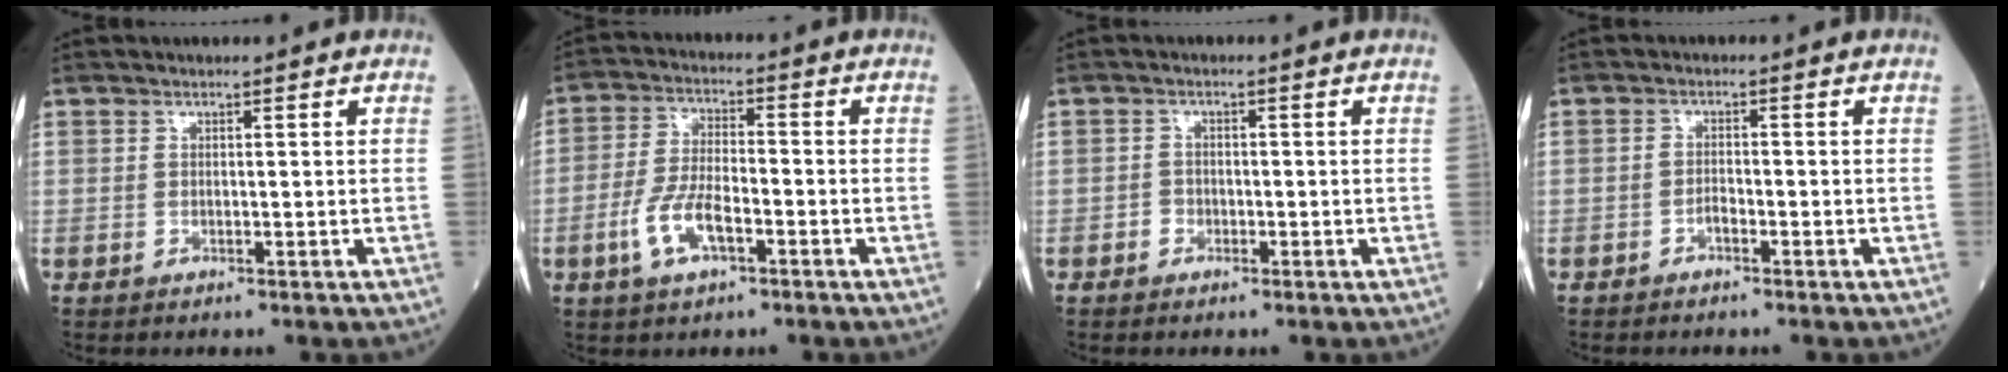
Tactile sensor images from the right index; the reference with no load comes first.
{"total": 7.6, "force": [-3.1, 2.6, 6.4], "torque": [-0.136, 0.001, -0.061]}
{"total": 1.3, "force": [-0.7, 1.1, 0.4], "torque": [0.001, 0.007, -0.013]}
{"total": 1.2, "force": [-0.9, 0.3, 0.8], "torque": [-0.015, 0.003, -0.015]}